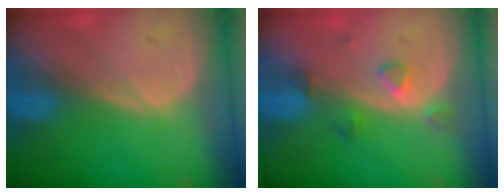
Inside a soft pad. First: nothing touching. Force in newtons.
{"total": 3.2, "press": 3.1, "slide": 0.8}